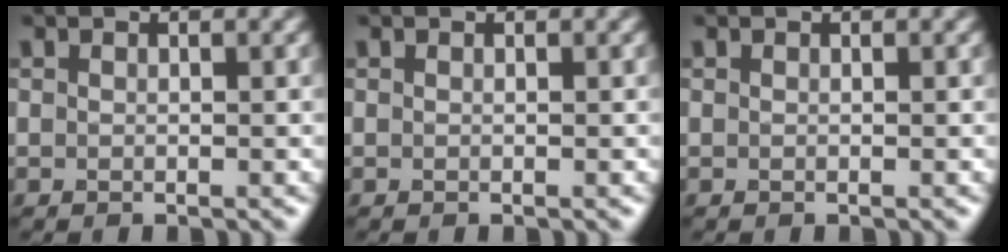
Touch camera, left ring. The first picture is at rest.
{"total": 0.0}
{"total": 0.0}